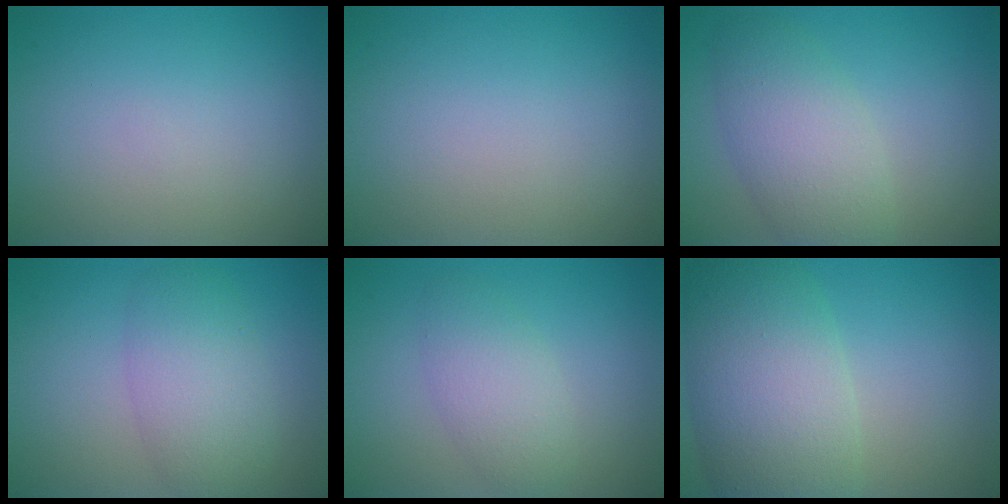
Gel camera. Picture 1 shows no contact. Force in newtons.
{"total": 0.0}
{"total": 5.2, "press": 5.2, "slide": 0.2}
{"total": 4.7, "press": 4.7, "slide": 0.2}
{"total": 3.3, "press": 3.3, "slide": 0.1}
{"total": 9.7, "press": 9.6, "slide": 0.5}